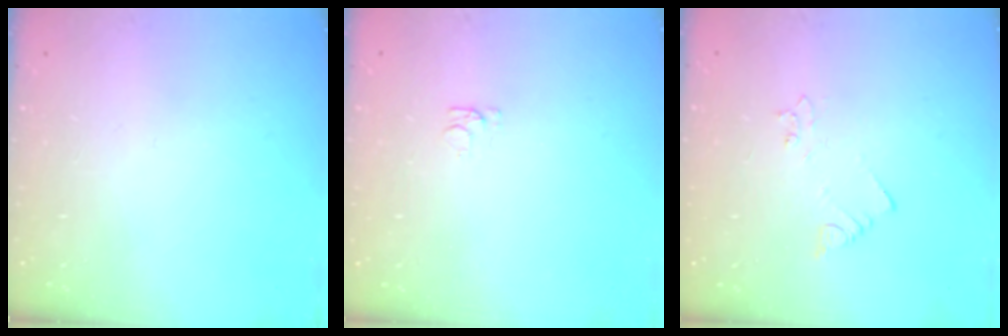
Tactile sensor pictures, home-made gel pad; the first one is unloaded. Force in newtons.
{"total": 4.1, "press": 4.1, "slide": 0.6}
{"total": 2.1, "press": 2.1, "slide": 0.3}